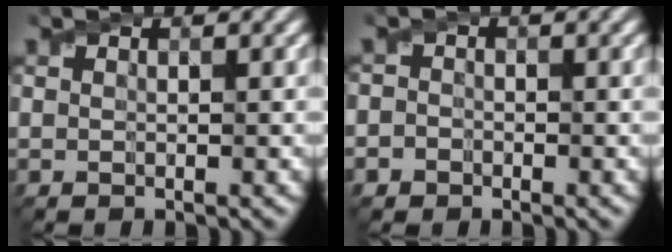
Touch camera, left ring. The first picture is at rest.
{"total": 1.4, "force": [-0.6, 1.3, 0.2], "torque": [0.018, 0.003, -0.016]}